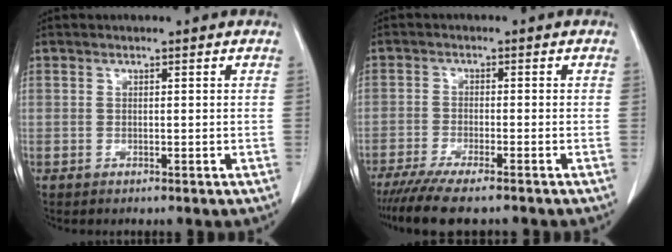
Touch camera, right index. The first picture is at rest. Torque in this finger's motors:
{"motor_torque": [1.09, -1.01, 0.41, 0.13]}